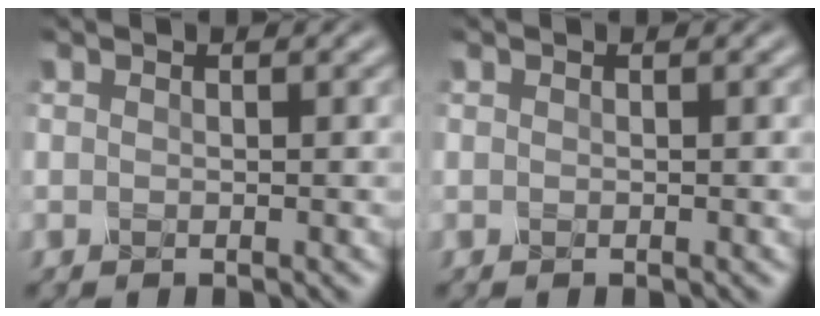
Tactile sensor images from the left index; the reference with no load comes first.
{"total": 0.0}